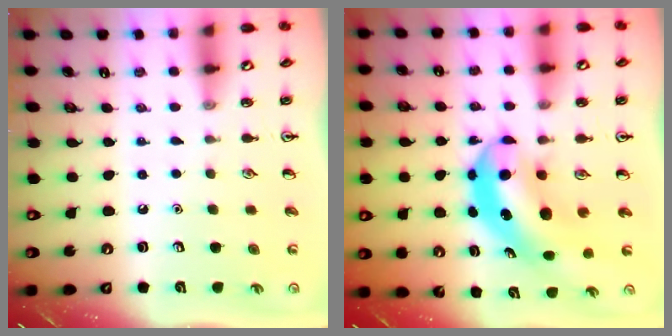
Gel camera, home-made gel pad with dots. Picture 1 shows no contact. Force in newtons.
{"total": 7.3, "press": 7.0, "slide": 2.1}